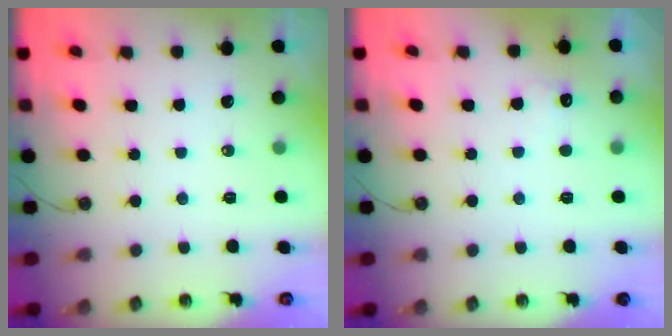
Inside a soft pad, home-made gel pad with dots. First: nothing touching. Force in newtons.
{"total": 4.3, "press": 4.2, "slide": 1.1}